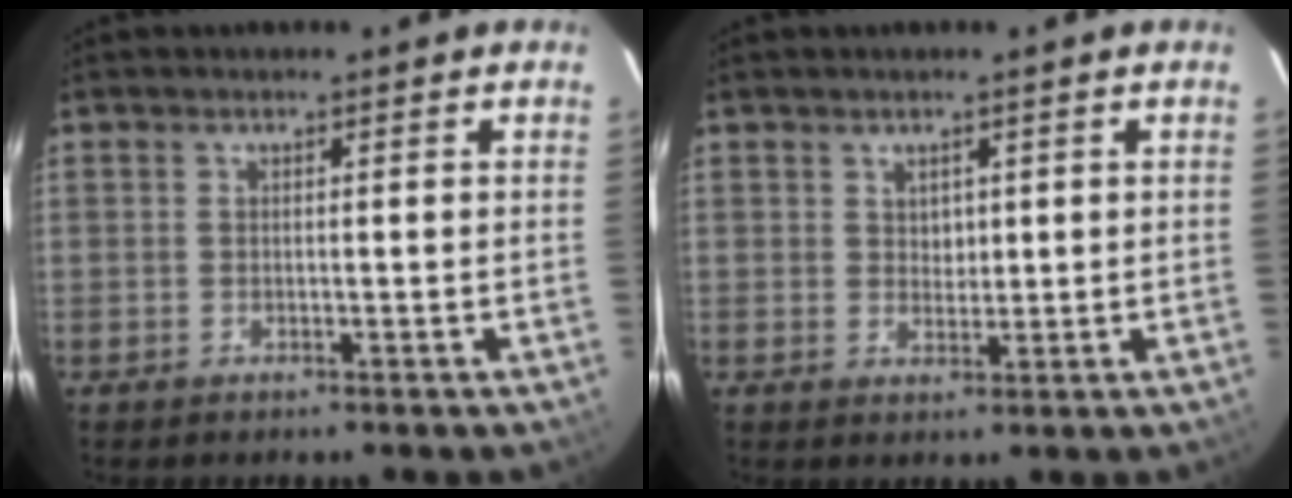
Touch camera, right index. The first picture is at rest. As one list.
[{"total": 2.1, "force": [1.0, 1.7, 0.7], "torque": [-0.006, 0.003, 0.020]}]